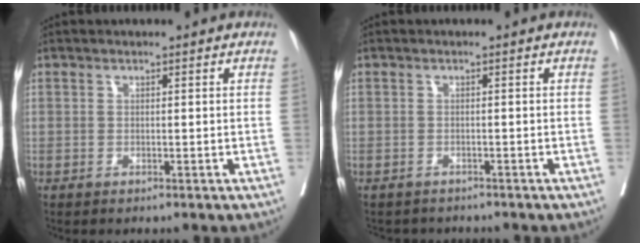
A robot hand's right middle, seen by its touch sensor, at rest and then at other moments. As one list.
[{"total": 3.6, "force": [-3.3, 1.3, 0.3], "torque": [-0.003, -0.002, -0.046]}]